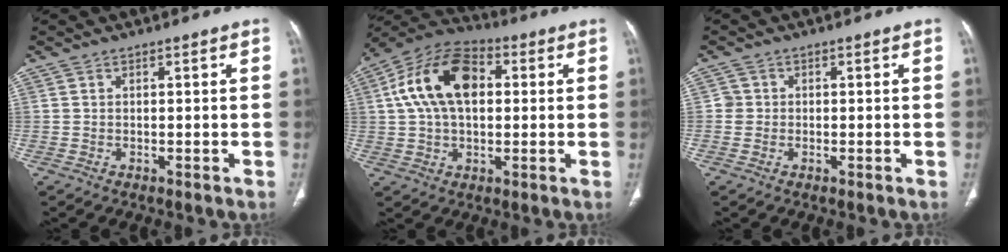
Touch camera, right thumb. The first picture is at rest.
{"total": 16.1, "force": [2.9, 9.8, 12.4], "torque": [-0.219, 0.025, 0.042]}
{"total": 1.8, "force": [-0.1, 1.8, 0.3], "torque": [0.006, 0.006, -0.004]}